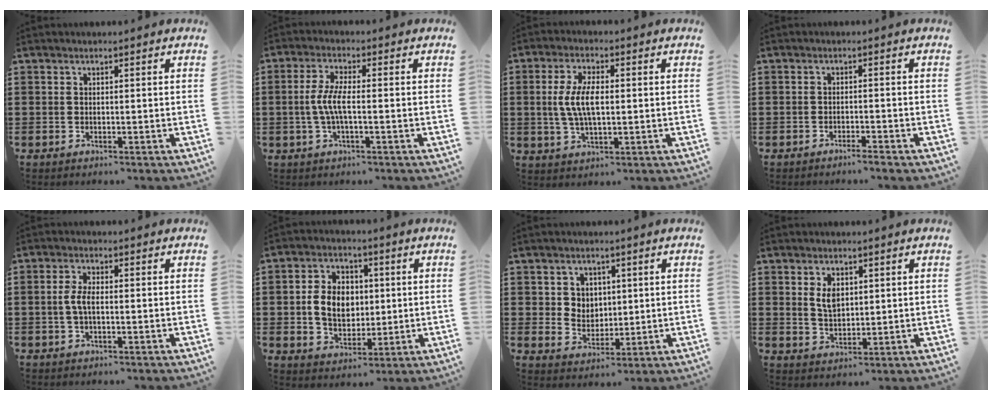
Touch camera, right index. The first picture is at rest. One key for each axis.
{"total": 4.7, "fx": -0.8, "fy": 1.0, "fz": 4.6, "tx": -0.103, "ty": -0.004, "tz": -0.023}
{"total": 6.6, "fx": 0.2, "fy": 2.6, "fz": 6.1, "tx": -0.136, "ty": 0.001, "tz": -0.005}
{"total": 1.7, "fx": -1.6, "fy": -0.3, "fz": 0.6, "tx": -0.011, "ty": -0.002, "tz": -0.029}
{"total": 3.2, "fx": -0.4, "fy": 1.1, "fz": 3.0, "tx": -0.077, "ty": -0.005, "tz": -0.015}
{"total": 7.2, "fx": 0.1, "fy": 5.5, "fz": 4.7, "tx": -0.108, "ty": 0.009, "tz": -0.005}
{"total": 3.9, "fx": 1.5, "fy": 3.6, "fz": 0.7, "tx": -0.023, "ty": 0.010, "tz": 0.024}
{"total": 3.7, "fx": 1.3, "fy": 2.2, "fz": 2.7, "tx": -0.052, "ty": 0.005, "tz": 0.021}